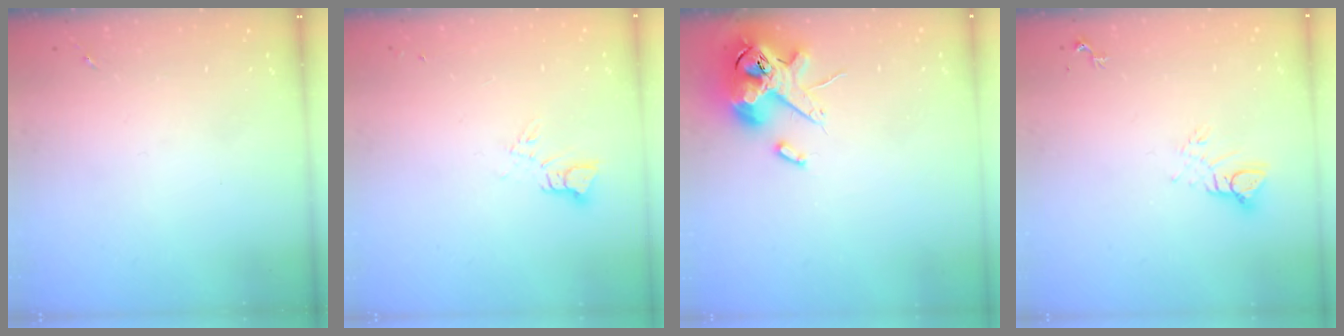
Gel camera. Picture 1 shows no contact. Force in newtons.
{"total": 3.4, "press": 3.4, "slide": 0.2}
{"total": 14.5, "press": 14.3, "slide": 2.4}
{"total": 5.7, "press": 5.7, "slide": 0.3}